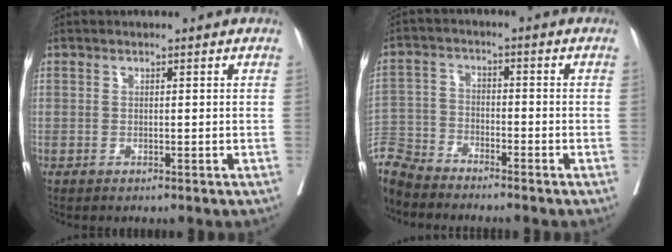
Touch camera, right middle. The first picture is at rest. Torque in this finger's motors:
{"motor_torque": [1.02, -1.11, 0.41, 0.21]}